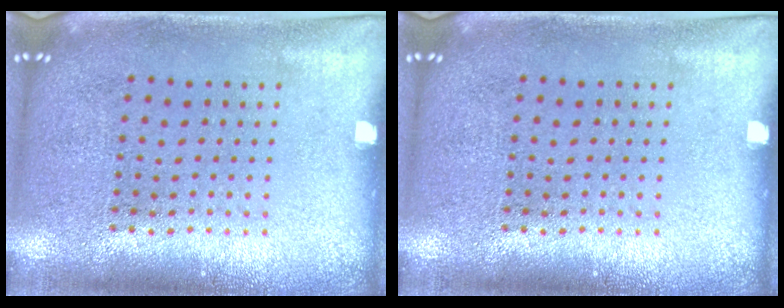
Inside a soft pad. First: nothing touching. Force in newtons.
{"total": 0.0}